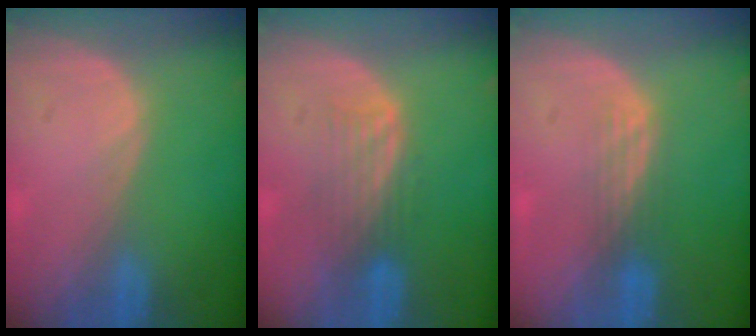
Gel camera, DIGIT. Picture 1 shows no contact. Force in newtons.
{"total": 4.3, "press": 3.7, "slide": 2.2}
{"total": 3.0, "press": 2.6, "slide": 1.4}